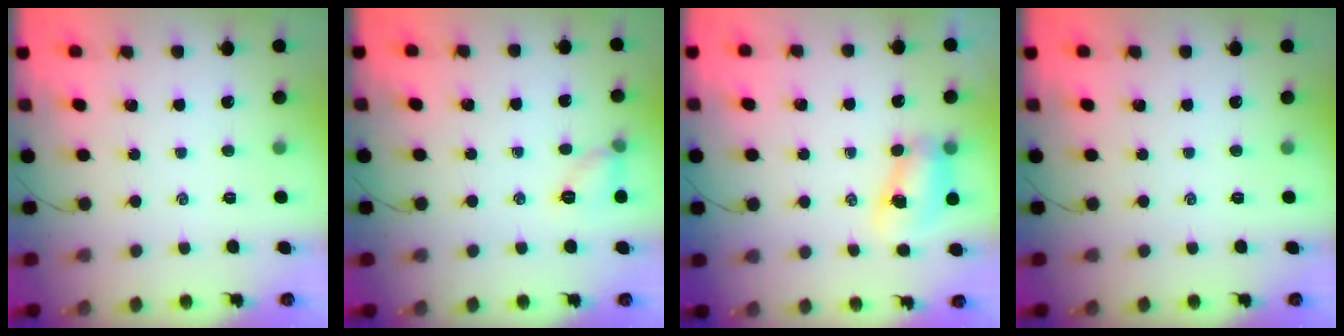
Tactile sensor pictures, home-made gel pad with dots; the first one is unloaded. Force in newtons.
{"total": 6.7, "press": 6.7, "slide": 0.8}
{"total": 8.4, "press": 8.3, "slide": 1.2}
{"total": 0.0}